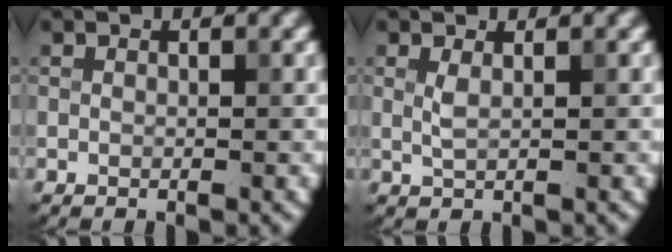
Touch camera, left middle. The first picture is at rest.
{"total": 1.1, "force": [0.4, 0.3, 1.0], "torque": [-0.022, -0.002, 0.009]}